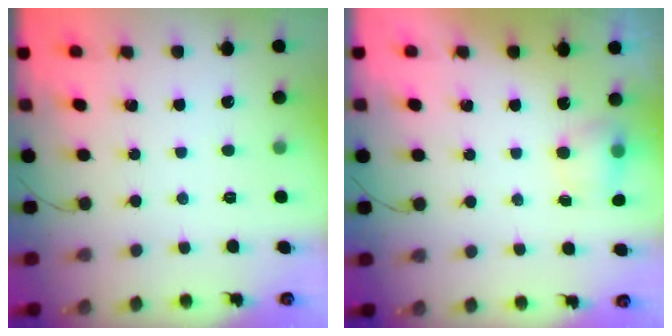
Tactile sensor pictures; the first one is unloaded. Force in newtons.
{"total": 5.2, "press": 5.1, "slide": 1.1}